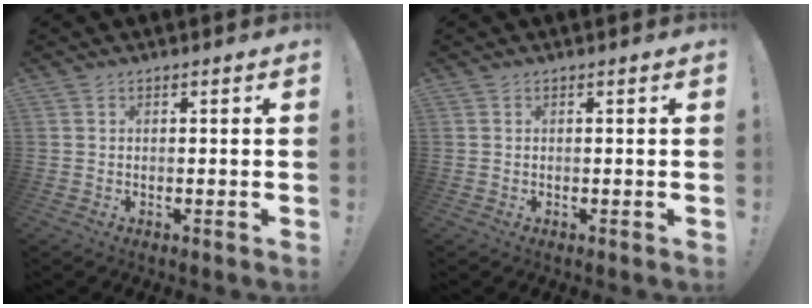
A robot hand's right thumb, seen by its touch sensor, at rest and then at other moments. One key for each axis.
{"total": 0.0}